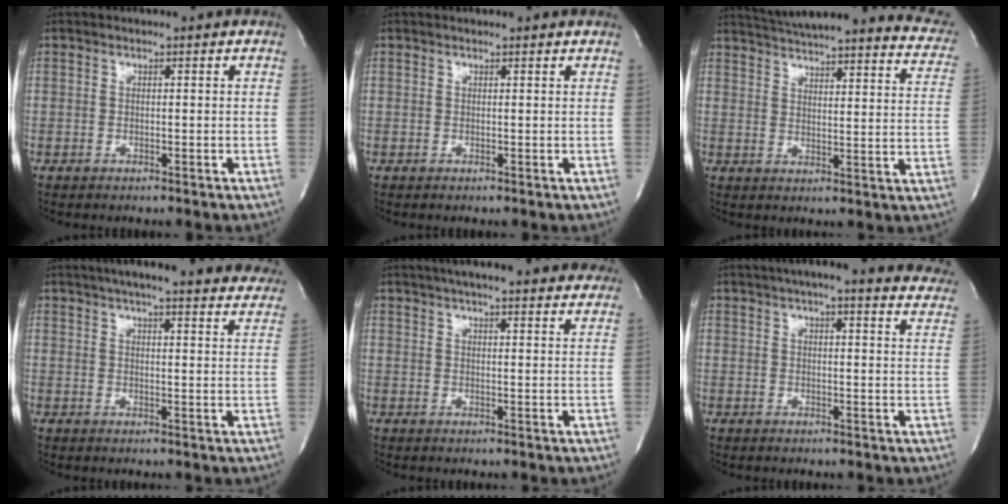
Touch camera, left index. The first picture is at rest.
{"total": 2.9, "force": [2.9, 0.3, 0.6], "torque": [-0.013, 0.016, 0.027]}
{"total": 24.5, "force": [22.4, 3.0, 9.6], "torque": [-0.135, -0.067, 0.260]}
{"total": 28.1, "force": [25.1, 3.8, 12.1], "torque": [-0.185, -0.042, 0.291]}
{"total": 23.6, "force": [20.9, 3.3, 10.6], "torque": [-0.162, 0.003, 0.252]}
{"total": 23.4, "force": [21.0, 2.8, 9.8], "torque": [-0.138, -0.047, 0.233]}